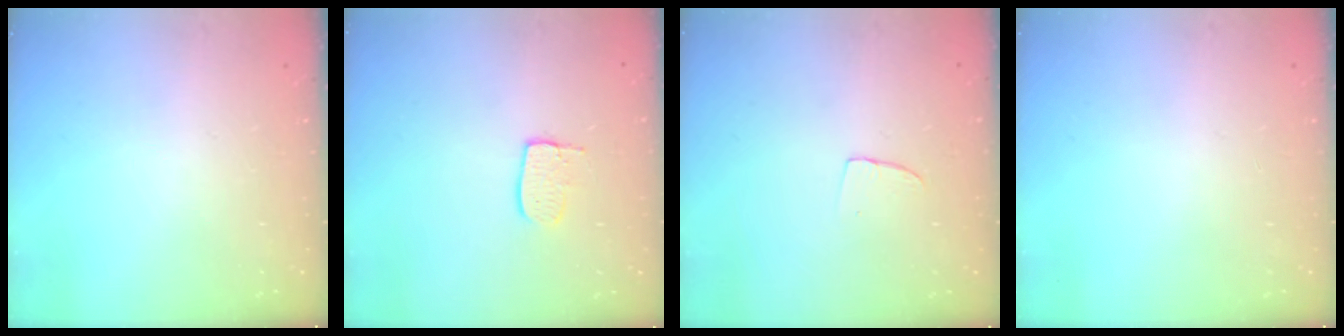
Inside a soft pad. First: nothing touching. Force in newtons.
{"total": 6.3, "press": 6.3, "slide": 0.4}
{"total": 2.9, "press": 2.9, "slide": 0.2}
{"total": 0.0}